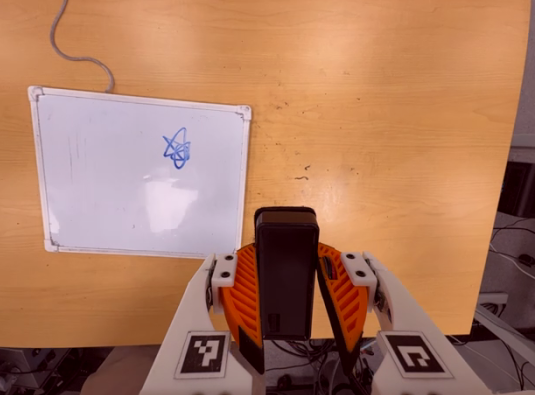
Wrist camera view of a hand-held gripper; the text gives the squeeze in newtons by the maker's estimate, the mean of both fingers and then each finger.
{"total": 6.1, "left": 4.8, "right": 7.3}